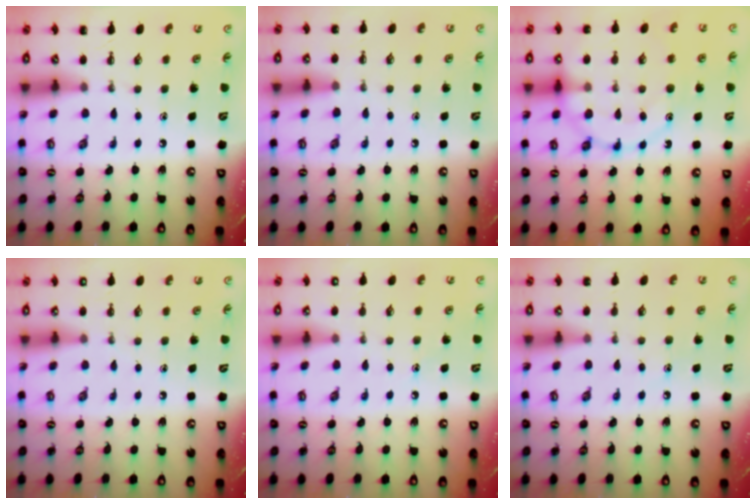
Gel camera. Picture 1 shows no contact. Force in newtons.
{"total": 6.3, "press": 6.0, "slide": 1.9}
{"total": 14.8, "press": 14.7, "slide": 1.5}
{"total": 2.6, "press": 2.1, "slide": 1.6}
{"total": 6.9, "press": 6.8, "slide": 1.4}
{"total": 6.9, "press": 6.6, "slide": 1.9}